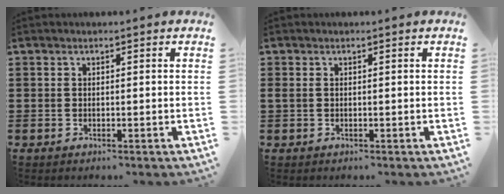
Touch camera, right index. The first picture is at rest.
{"total": 0.5, "force": [-0.1, 0.1, 0.5], "torque": [-0.011, -0.001, -0.002]}